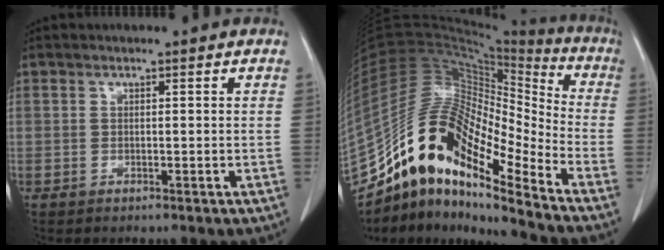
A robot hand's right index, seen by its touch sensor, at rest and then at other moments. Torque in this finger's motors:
{"motor_torque": [1.04, -1.10, 1.05, 0.21]}